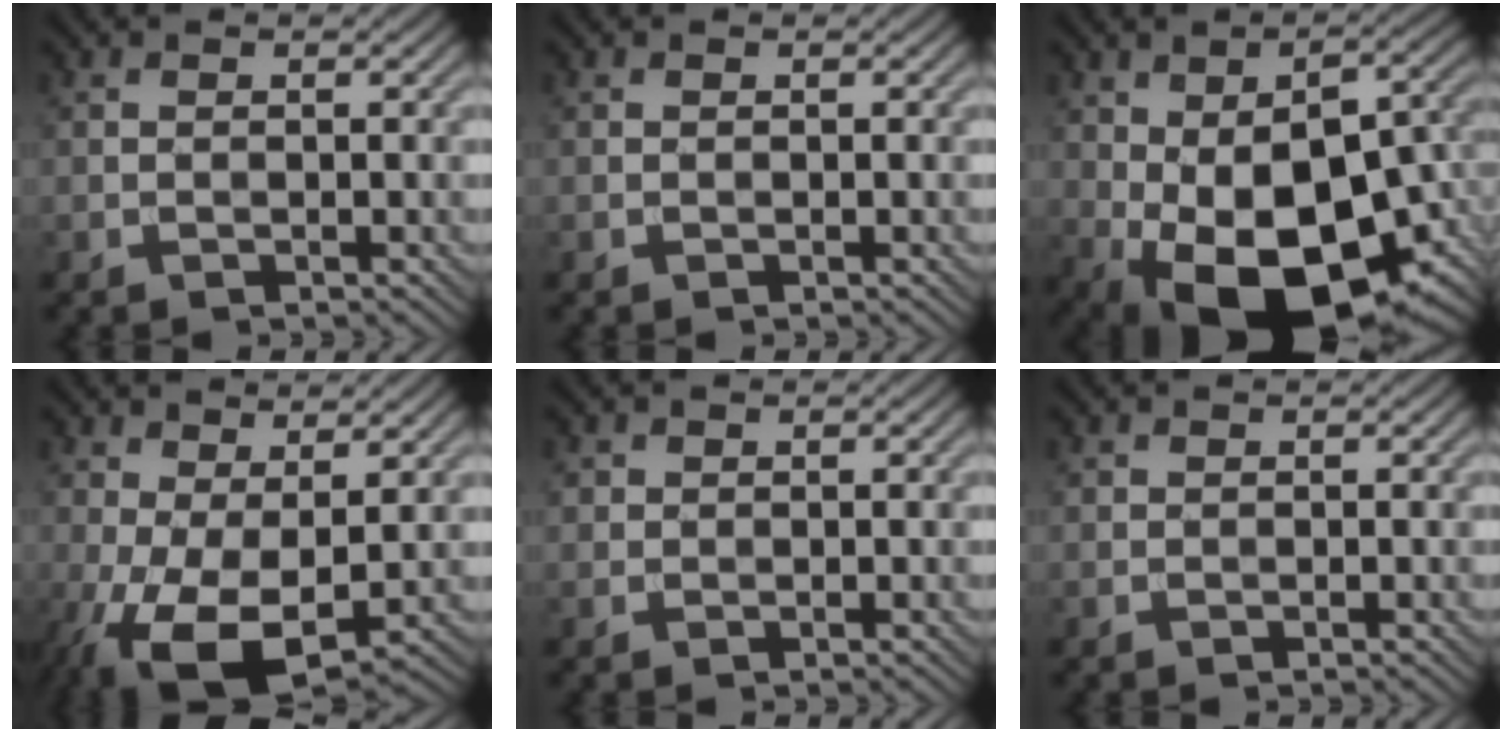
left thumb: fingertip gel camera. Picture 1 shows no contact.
{"total": 0.0}
{"total": 18.6, "force": [-5.0, 10.5, 14.6], "torque": [-0.229, -0.037, -0.064]}
{"total": 10.7, "force": [-1.9, 5.3, 9.1], "torque": [-0.206, -0.005, -0.031]}
{"total": 1.4, "force": [0.7, 1.2, 0.1], "torque": [-0.003, -0.004, 0.010]}
{"total": 0.6, "force": [0.3, 0.4, 0.0], "torque": [0.002, -0.002, 0.004]}